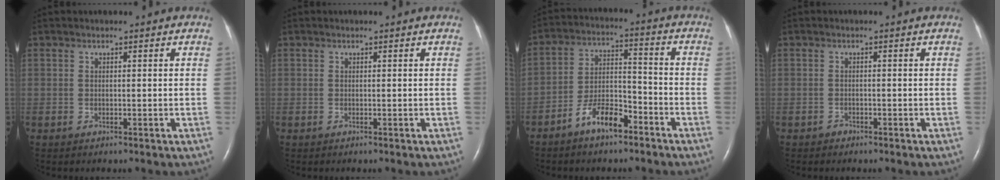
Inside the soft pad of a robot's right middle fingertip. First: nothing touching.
{"total": 0.0}
{"total": 8.1, "force": [-5.6, 2.8, 5.1], "torque": [-0.103, 0.010, -0.105]}
{"total": 0.7, "force": [-0.6, 0.4, -0.1], "torque": [-0.002, 0.001, -0.013]}